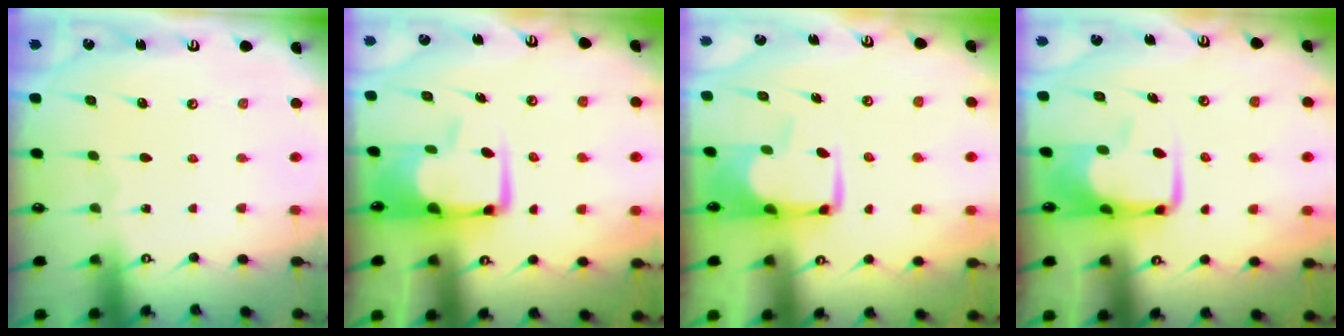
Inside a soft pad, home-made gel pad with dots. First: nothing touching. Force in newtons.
{"total": 7.6, "press": 7.4, "slide": 1.5}
{"total": 0.8, "press": 0.5, "slide": 0.6}
{"total": 7.1, "press": 7.0, "slide": 1.4}